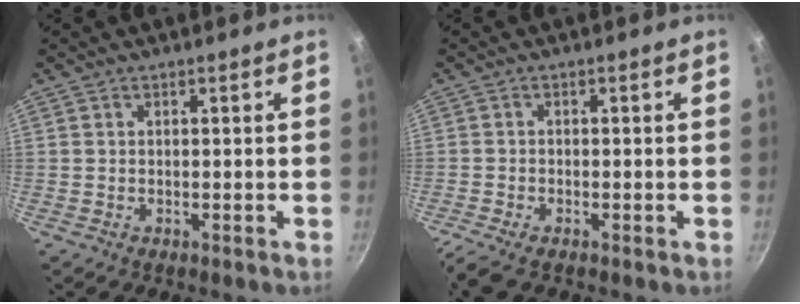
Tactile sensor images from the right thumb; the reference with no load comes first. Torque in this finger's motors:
{"motor_torque": [0.08, 0.08, 0.29, 0.02, 0.27]}